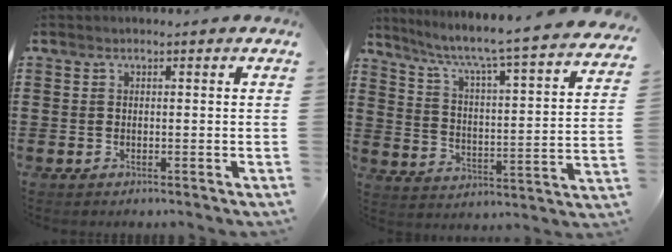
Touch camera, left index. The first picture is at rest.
{"total": 5.3, "force": [4.3, -0.7, 2.9], "torque": [-0.078, -0.051, 0.059]}